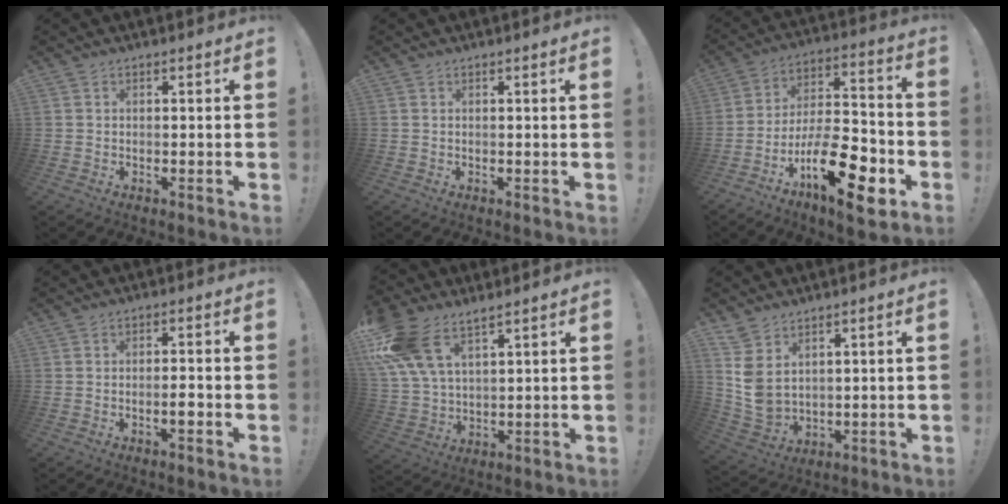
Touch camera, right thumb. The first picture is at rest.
{"total": 0.8, "force": [0.2, -0.4, 0.6], "torque": [-0.004, -0.005, 0.001]}
{"total": 21.8, "force": [-10.0, 8.4, 17.4], "torque": [-0.289, 0.065, -0.156]}
{"total": 2.6, "force": [-1.2, 0.3, 2.3], "torque": [-0.035, 0.004, -0.020]}
{"total": 13.1, "force": [8.8, 6.3, 7.4], "torque": [-0.167, -0.030, 0.172]}
{"total": 8.9, "force": [3.5, 6.6, 4.9], "torque": [-0.090, -0.025, 0.076]}